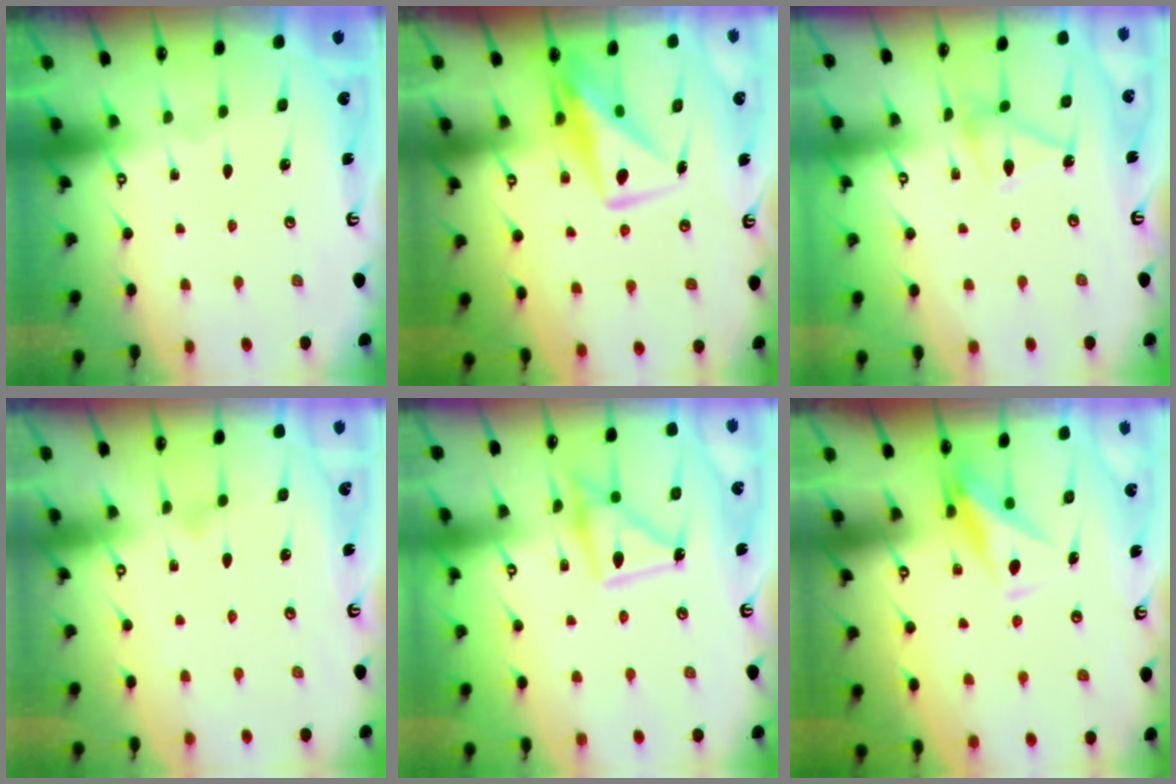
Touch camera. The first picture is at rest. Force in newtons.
{"total": 10.1, "press": 10.0, "slide": 0.7}
{"total": 12.3, "press": 12.3, "slide": 0.2}
{"total": 4.0, "press": 4.0, "slide": 0.2}
{"total": 14.5, "press": 14.5, "slide": 1.0}
{"total": 9.0, "press": 9.0, "slide": 1.1}